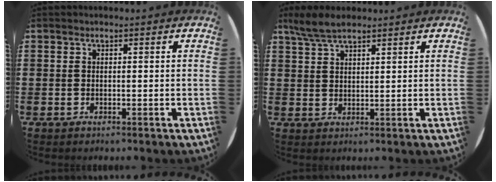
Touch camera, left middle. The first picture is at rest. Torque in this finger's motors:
{"motor_torque": [0.43, -0.32, 0.10, 0.03]}